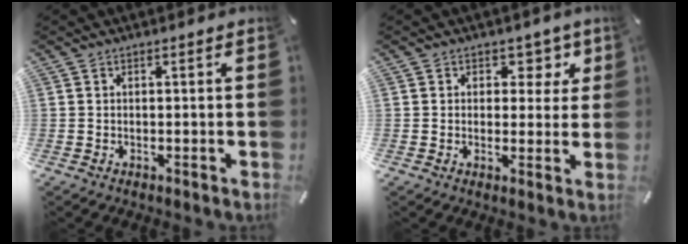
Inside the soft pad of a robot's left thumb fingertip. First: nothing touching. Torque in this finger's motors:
{"motor_torque": [0.31, -0.38, -0.05, 0.00, -0.01]}